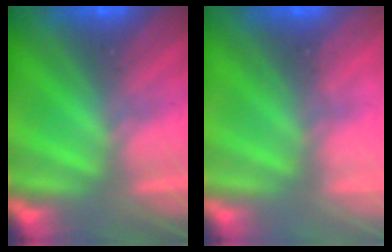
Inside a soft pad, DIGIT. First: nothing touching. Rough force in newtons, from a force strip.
{"total": 2.3}